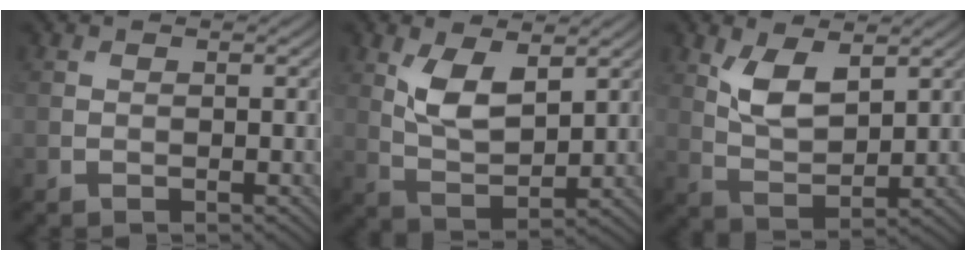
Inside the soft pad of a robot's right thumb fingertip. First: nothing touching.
{"total": 6.8, "force": [2.9, 3.1, 5.3], "torque": [-0.112, -0.010, 0.058]}
{"total": 6.2, "force": [3.0, 2.8, 4.6], "torque": [-0.101, -0.009, 0.059]}